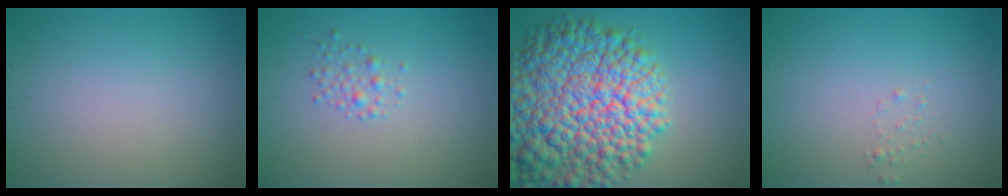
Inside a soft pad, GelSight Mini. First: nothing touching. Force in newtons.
{"total": 1.3, "press": 1.3, "slide": 0.0}
{"total": 14.8, "press": 14.8, "slide": 0.7}
{"total": 0.6, "press": 0.6, "slide": 0.1}